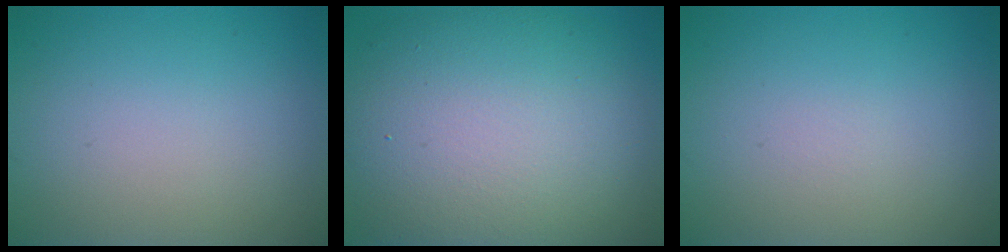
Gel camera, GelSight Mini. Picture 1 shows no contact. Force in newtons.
{"total": 13.2, "press": 13.2, "slide": 0.2}
{"total": 0.0}